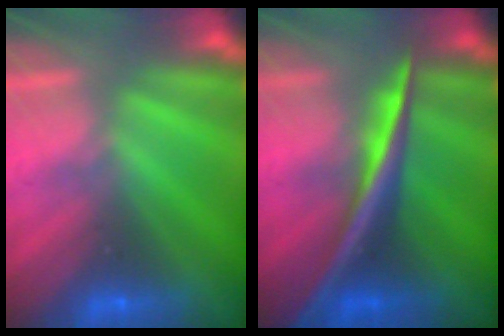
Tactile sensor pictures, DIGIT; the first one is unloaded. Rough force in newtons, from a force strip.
{"total": 2.6}